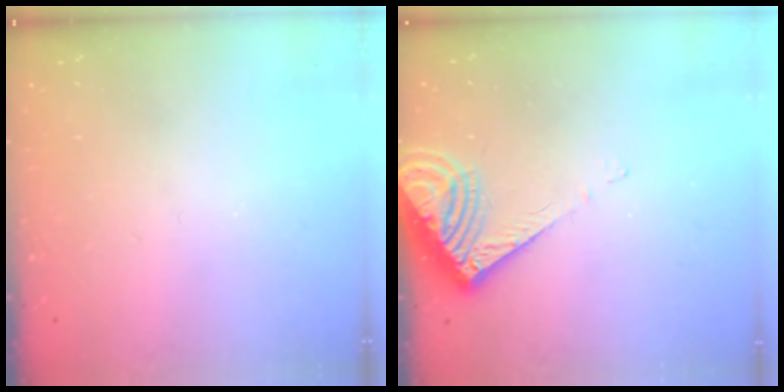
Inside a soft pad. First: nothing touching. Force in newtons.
{"total": 9.4, "press": 9.3, "slide": 0.8}